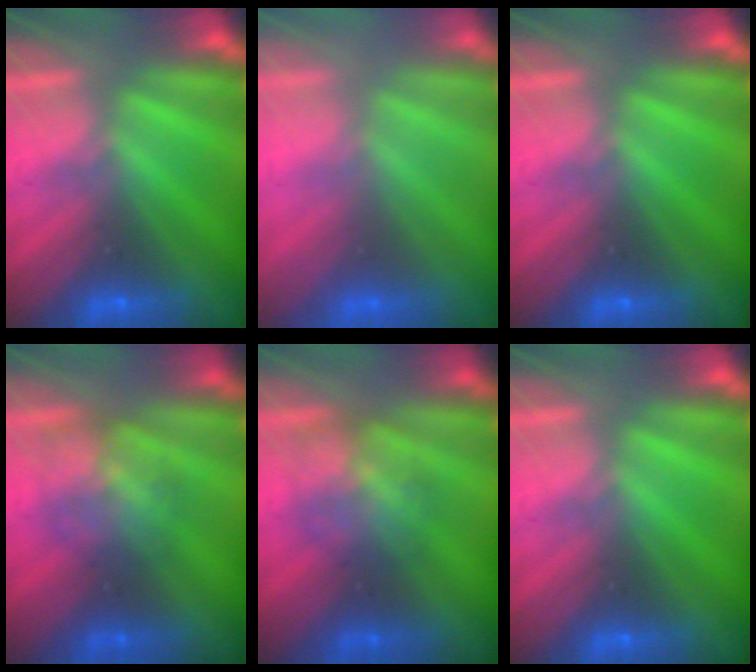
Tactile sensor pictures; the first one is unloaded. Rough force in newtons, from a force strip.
{"total": 2.9}
{"total": 0.0}
{"total": 3.0}
{"total": 3.0}
{"total": 0.0}